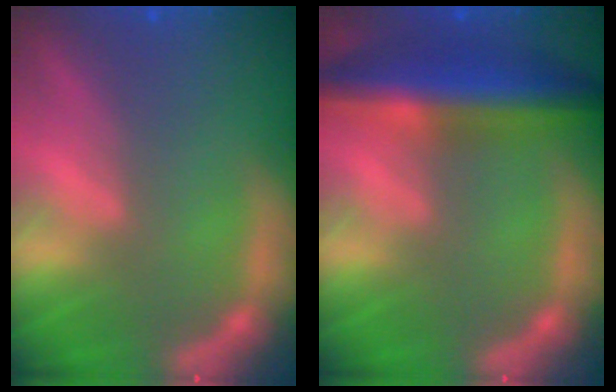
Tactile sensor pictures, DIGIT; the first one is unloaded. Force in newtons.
{"total": 7.5}